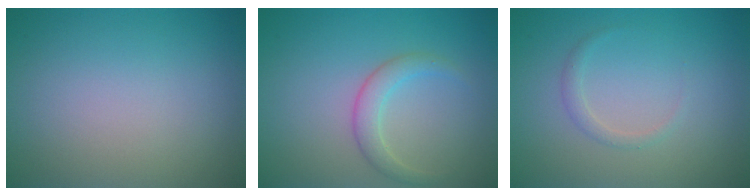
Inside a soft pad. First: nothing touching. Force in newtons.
{"total": 2.2, "press": 2.1, "slide": 0.1}
{"total": 1.0, "press": 1.0, "slide": 0.1}